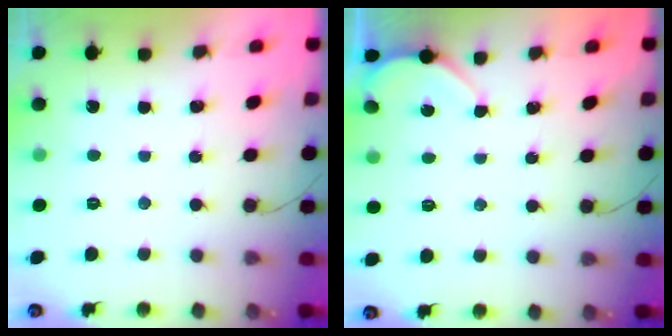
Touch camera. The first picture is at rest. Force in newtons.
{"total": 2.4, "press": 2.3, "slide": 0.3}